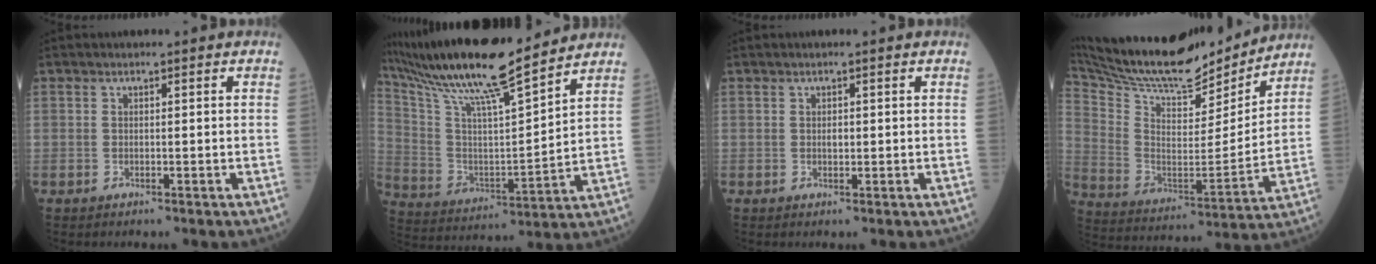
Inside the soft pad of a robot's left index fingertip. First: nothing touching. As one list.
[{"total": 20.8, "force": [17.7, 1.2, 10.9], "torque": [-0.213, 0.013, 0.316]}, {"total": 0.9, "force": [0.1, 0.7, 0.6], "torque": [-0.016, -0.001, 0.005]}, {"total": 26.5, "force": [23.4, 6.6, 10.4], "torque": [-0.223, -0.008, 0.375]}]